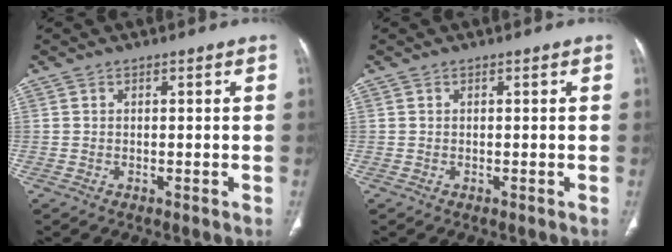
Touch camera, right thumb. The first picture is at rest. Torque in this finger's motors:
{"motor_torque": [0.21, 0.21, -0.13, -0.03, 0.00]}